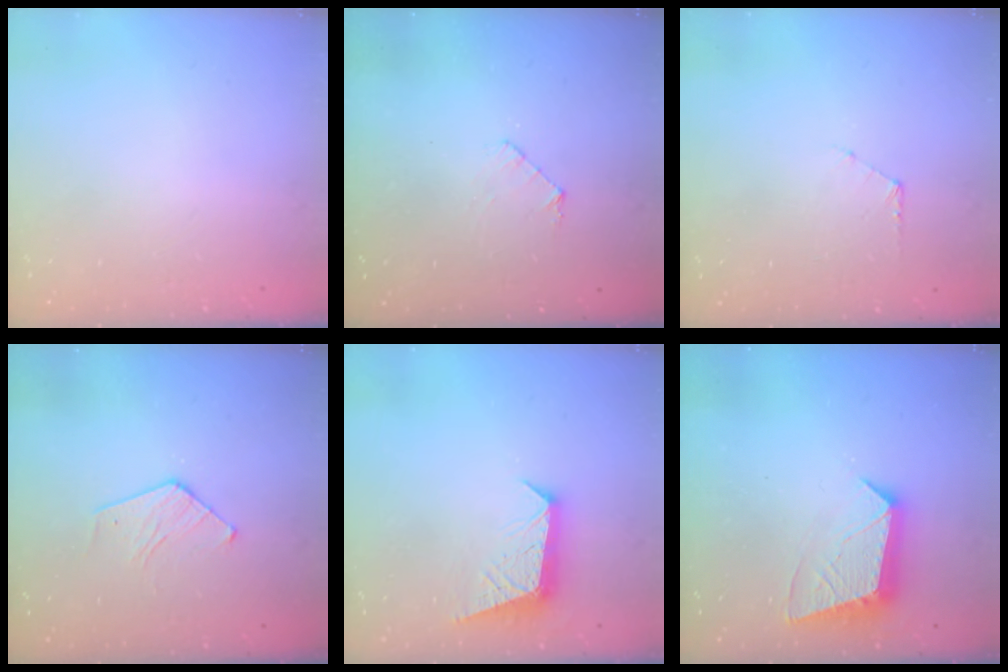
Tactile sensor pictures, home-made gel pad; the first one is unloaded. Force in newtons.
{"total": 6.2, "press": 6.1, "slide": 0.6}
{"total": 4.4, "press": 4.4, "slide": 0.3}
{"total": 7.2, "press": 7.2, "slide": 0.8}
{"total": 8.9, "press": 8.9, "slide": 0.5}
{"total": 11.5, "press": 11.5, "slide": 0.7}